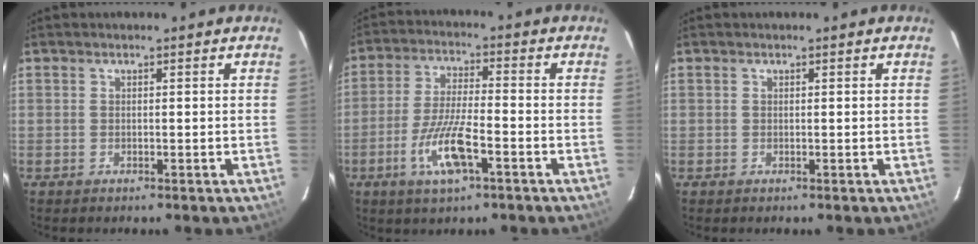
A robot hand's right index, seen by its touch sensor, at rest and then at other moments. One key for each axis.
{"total": 10.0, "fx": -4.6, "fy": 2.4, "fz": 8.5, "tx": -0.177, "ty": -0.009, "tz": -0.086}
{"total": 0.0}